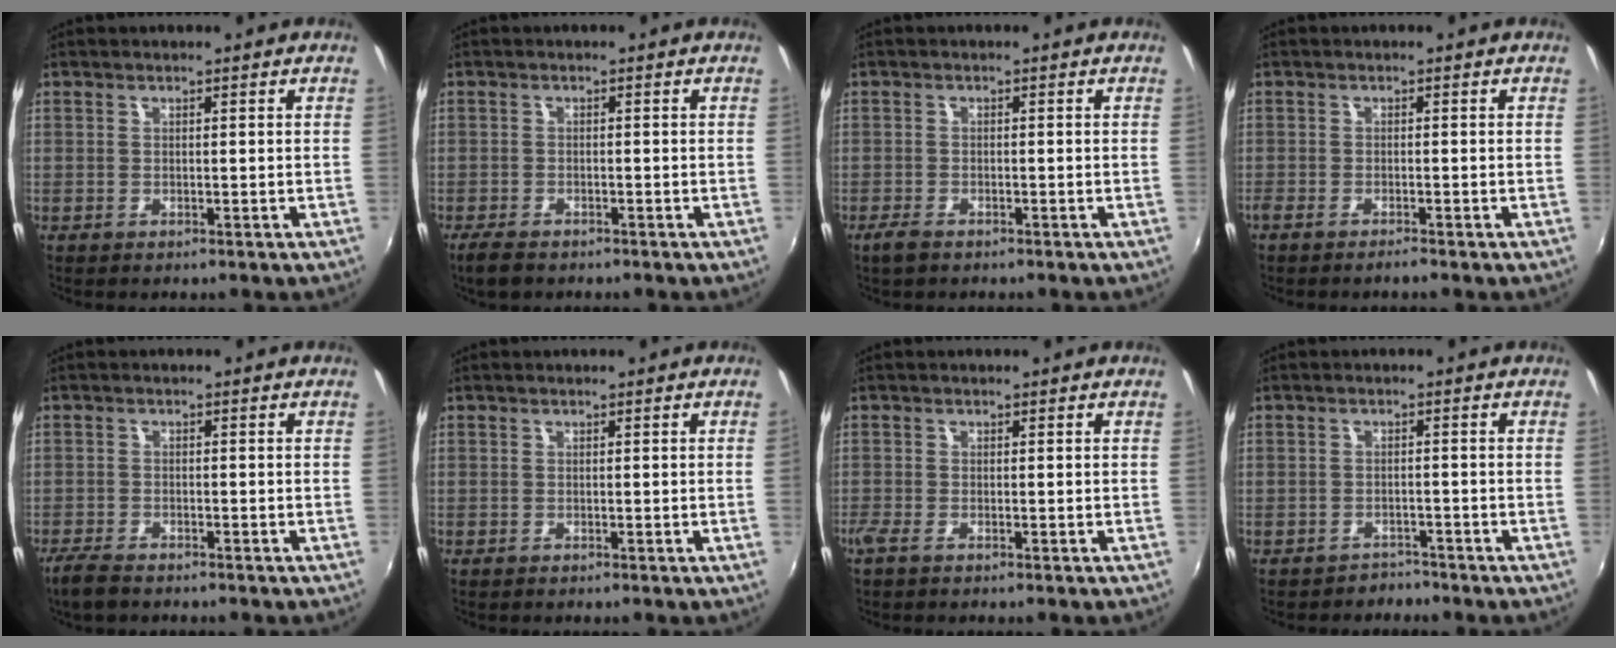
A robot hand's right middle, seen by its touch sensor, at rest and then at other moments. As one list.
[{"total": 3.6, "force": [-2.8, 1.3, 1.8], "torque": [-0.048, -0.010, -0.054]}, {"total": 2.4, "force": [-1.9, 0.9, 1.3], "torque": [-0.034, -0.004, -0.037]}, {"total": 1.8, "force": [-1.6, -0.1, 0.7], "torque": [-0.020, -0.008, -0.031]}, {"total": 4.2, "force": [-3.5, 1.1, 2.0], "torque": [-0.058, -0.012, -0.069]}, {"total": 0.5, "force": [0.1, -0.3, 0.5], "torque": [-0.002, -0.005, 0.000]}, {"total": 1.4, "force": [-0.9, -0.1, 1.1], "torque": [-0.025, -0.007, -0.021]}, {"total": 2.4, "force": [-2.0, 1.1, -0.5], "torque": [0.006, 0.010, -0.031]}]